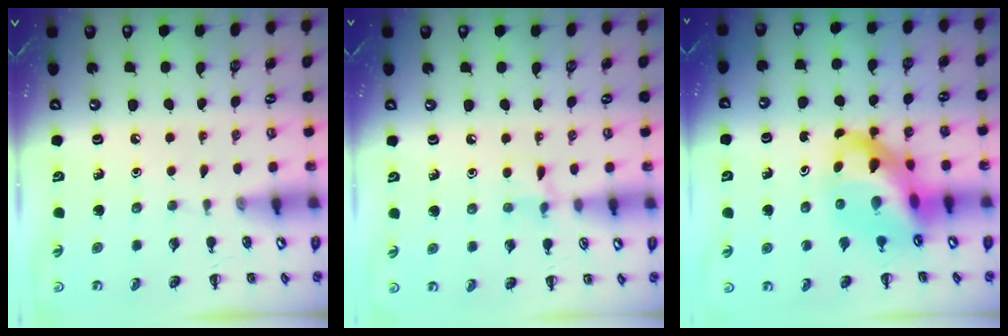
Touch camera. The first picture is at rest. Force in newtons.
{"total": 5.4, "press": 5.1, "slide": 2.0}
{"total": 11.8, "press": 11.3, "slide": 3.2}